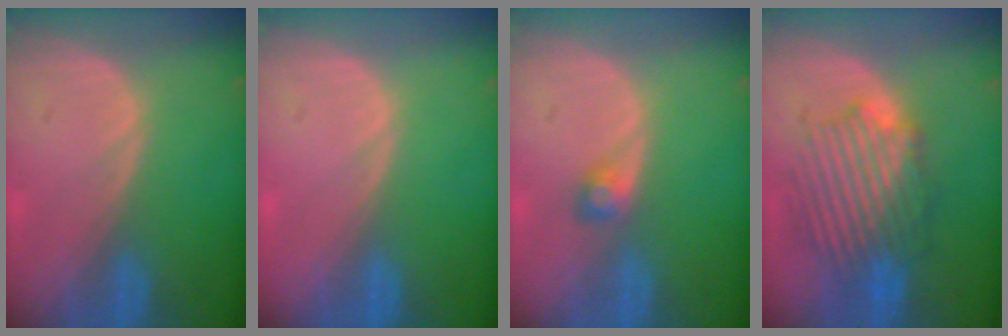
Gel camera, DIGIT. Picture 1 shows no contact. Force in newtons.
{"total": 0.0}
{"total": 1.9, "press": 1.8, "slide": 0.2}
{"total": 8.7, "press": 8.6, "slide": 1.6}